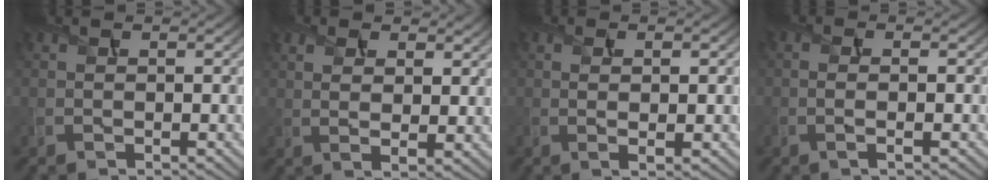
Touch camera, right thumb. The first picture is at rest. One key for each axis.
{"total": 4.7, "fx": 2.1, "fy": 2.3, "fz": 3.5, "tx": -0.071, "ty": -0.007, "tz": 0.040}
{"total": 2.9, "fx": 0.1, "fy": 0.7, "fz": 2.8, "tx": -0.051, "ty": -0.002, "tz": 0.005}
{"total": 1.9, "fx": -0.4, "fy": 0.4, "fz": 1.8, "tx": -0.035, "ty": -0.001, "tz": -0.013}